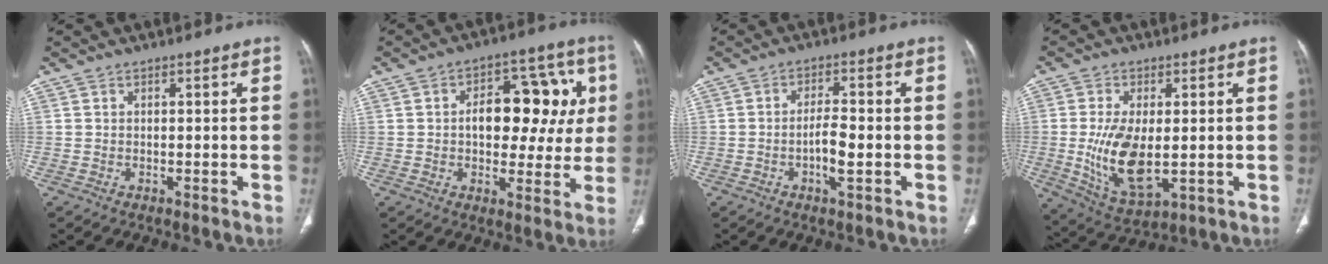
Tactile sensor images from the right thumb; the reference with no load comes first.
{"total": 16.0, "force": [2.2, 9.6, 12.6], "torque": [-0.116, 0.025, 0.032]}
{"total": 4.6, "force": [-1.2, 1.4, 4.2], "torque": [-0.080, 0.006, -0.024]}
{"total": 12.6, "force": [-0.9, 6.3, 10.9], "torque": [-0.205, -0.020, 0.001]}